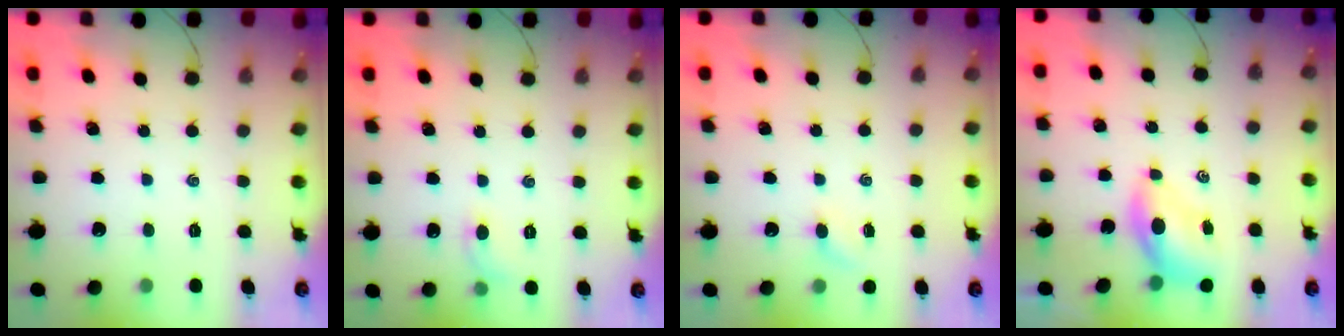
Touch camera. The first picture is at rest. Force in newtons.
{"total": 5.4, "press": 5.1, "slide": 1.8}
{"total": 2.8, "press": 2.7, "slide": 0.8}
{"total": 6.5, "press": 6.5, "slide": 0.9}